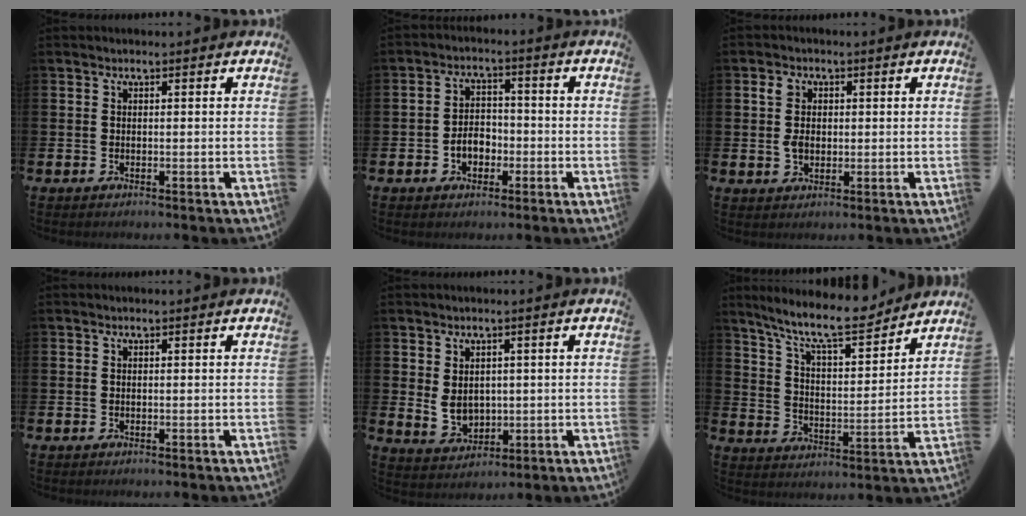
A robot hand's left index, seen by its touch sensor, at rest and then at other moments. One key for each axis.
{"total": 3.7, "fx": -1.4, "fy": 2.7, "fz": 2.1, "tx": -0.027, "ty": 0.000, "tz": -0.033}
{"total": 3.6, "fx": 0.8, "fy": 2.7, "fz": 2.3, "tx": -0.038, "ty": 0.007, "tz": 0.011}
{"total": 0.0}
{"total": 3.5, "fx": 1.1, "fy": 2.7, "fz": 2.0, "tx": -0.030, "ty": 0.000, "tz": 0.016}
{"total": 10.7, "fx": 9.4, "fy": 2.1, "fz": 4.6, "tx": -0.104, "ty": -0.057, "tz": 0.162}